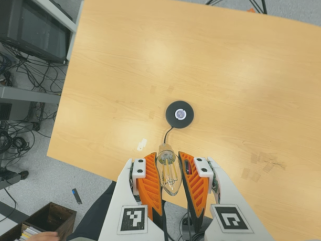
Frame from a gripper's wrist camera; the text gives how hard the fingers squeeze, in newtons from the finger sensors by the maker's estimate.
{"total": 21.6, "left": 24.4, "right": 18.7}